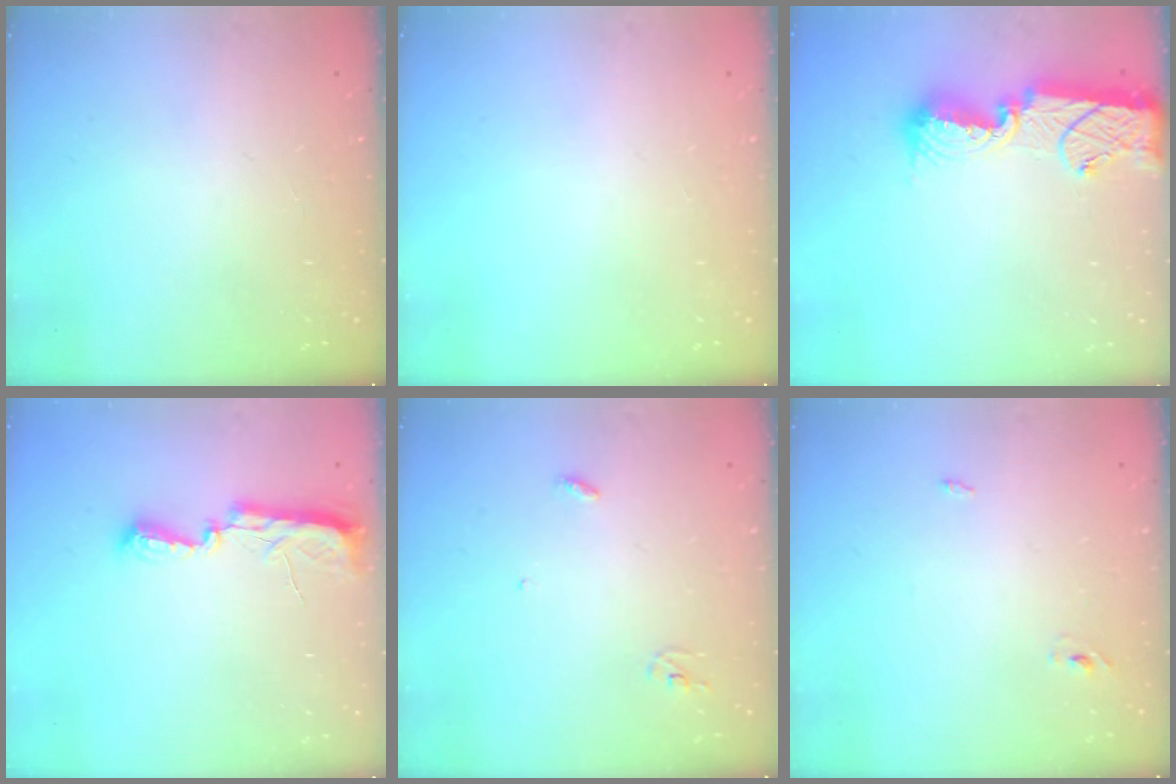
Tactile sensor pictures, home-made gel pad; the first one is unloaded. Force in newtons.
{"total": 0.0}
{"total": 13.4, "press": 13.2, "slide": 2.3}
{"total": 7.7, "press": 7.7, "slide": 0.7}
{"total": 2.9, "press": 2.9, "slide": 0.2}
{"total": 2.3, "press": 2.1, "slide": 1.0}